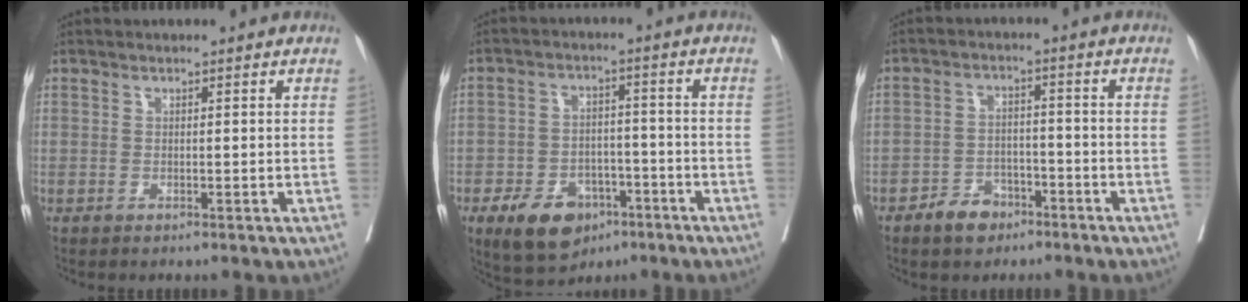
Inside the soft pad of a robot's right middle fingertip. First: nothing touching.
{"total": 9.5, "force": [-5.4, 5.8, 5.2], "torque": [-0.087, 0.002, -0.082]}
{"total": 4.9, "force": [-3.4, 2.9, 1.9], "torque": [-0.032, 0.007, -0.055]}